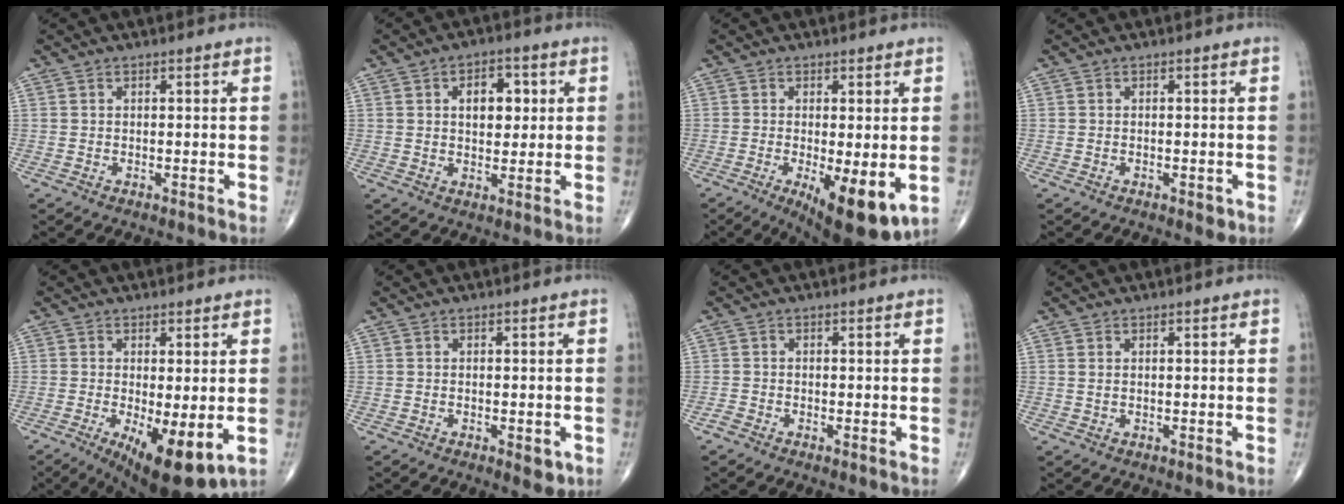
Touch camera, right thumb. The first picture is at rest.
{"total": 7.0, "force": [1.6, 4.3, 5.2], "torque": [-0.046, -0.001, 0.022]}
{"total": 11.3, "force": [-3.1, 3.7, 10.2], "torque": [-0.148, -0.024, -0.037]}
{"total": 1.6, "force": [-0.7, 0.8, 1.2], "torque": [-0.015, 0.000, -0.006]}
{"total": 11.2, "force": [-3.1, 3.8, 10.1], "torque": [-0.154, -0.024, -0.035]}
{"total": 3.0, "force": [-1.0, 1.3, 2.4], "torque": [-0.024, -0.003, -0.009]}
{"total": 1.2, "force": [-0.7, 0.5, 0.8], "torque": [-0.017, -0.003, -0.019]}
{"total": 0.6, "force": [0.2, 0.2, 0.5], "torque": [-0.011, 0.004, 0.006]}